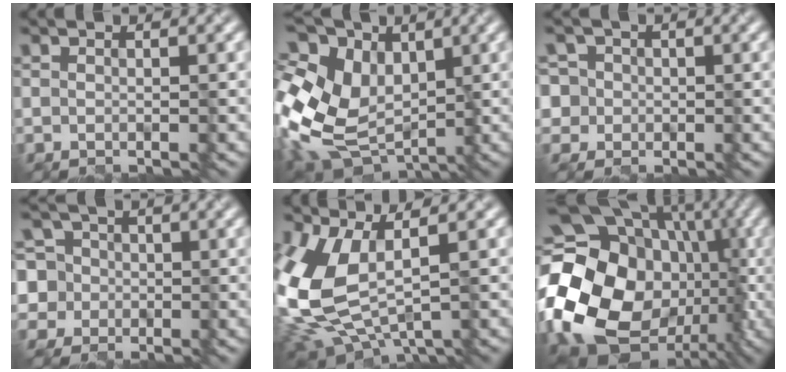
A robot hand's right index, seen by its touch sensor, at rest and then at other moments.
{"total": 12.5, "force": [1.5, 9.1, 8.4], "torque": [-0.205, 0.021, 0.048]}
{"total": 6.2, "force": [1.3, 5.7, 2.3], "torque": [-0.047, 0.041, -0.010]}
{"total": 7.6, "force": [0.7, 7.1, 2.6], "torque": [-0.064, 0.039, -0.017]}
{"total": 9.4, "force": [0.5, 5.2, 7.9], "torque": [-0.205, -0.024, 0.022]}
{"total": 21.2, "force": [-2.9, 17.0, 12.4], "torque": [-0.212, -0.017, -0.071]}